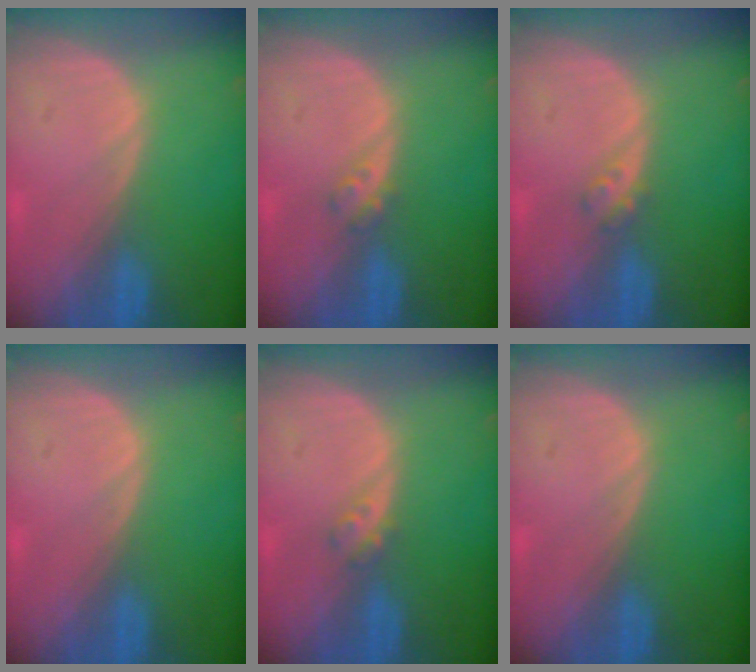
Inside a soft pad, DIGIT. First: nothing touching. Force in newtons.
{"total": 1.8, "press": 1.5, "slide": 0.9}
{"total": 1.8, "press": 1.5, "slide": 0.9}
{"total": 0.0}
{"total": 1.8, "press": 1.5, "slide": 0.9}
{"total": 0.0}